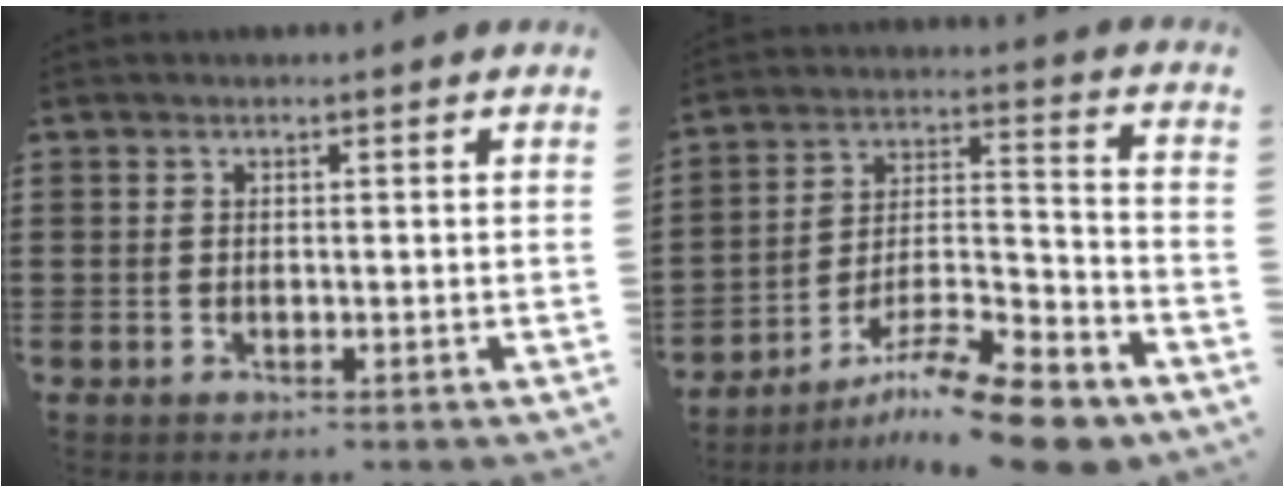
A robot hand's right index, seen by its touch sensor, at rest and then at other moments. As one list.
[{"total": 12.6, "force": [-10.2, 1.7, 7.2], "torque": [-0.098, 0.038, -0.187]}]